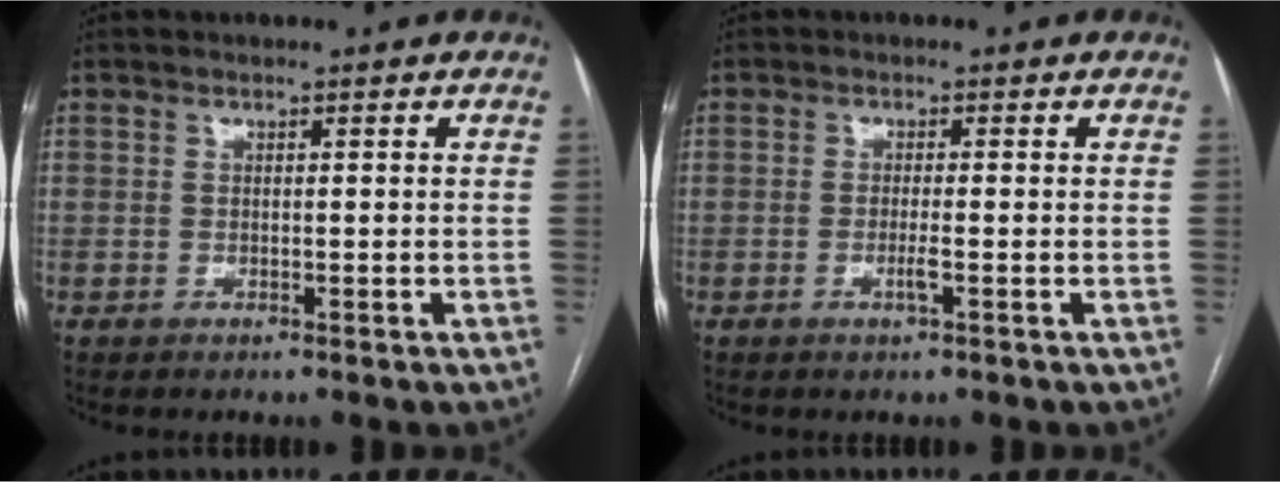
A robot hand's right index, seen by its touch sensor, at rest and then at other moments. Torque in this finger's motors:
{"motor_torque": [-0.04, 0.09, -0.04, 0.00]}